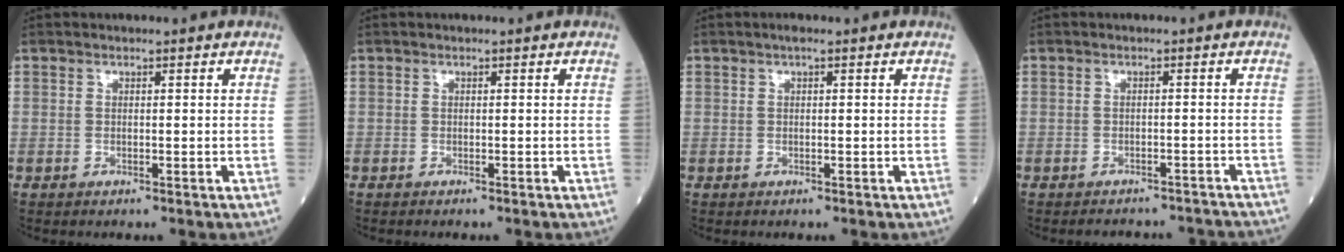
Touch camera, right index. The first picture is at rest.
{"total": 0.0}
{"total": 0.7, "force": [0.3, 0.0, 0.6], "torque": [-0.010, 0.006, 0.003]}
{"total": 7.8, "force": [-7.5, 1.8, 1.0], "torque": [-0.005, 0.007, -0.080]}